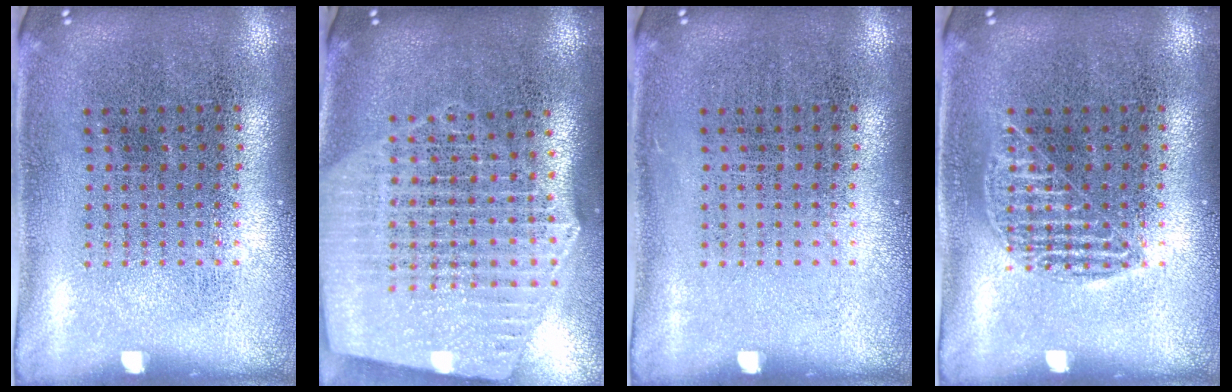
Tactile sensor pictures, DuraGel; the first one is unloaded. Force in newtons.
{"total": 2.8, "press": 2.4, "slide": 1.4}
{"total": 0.0}
{"total": 1.2, "press": 1.2, "slide": 0.2}